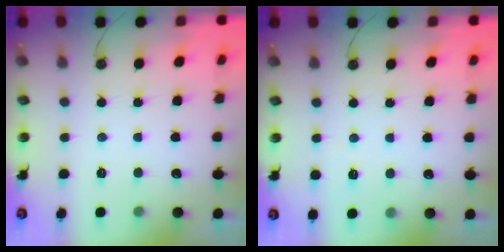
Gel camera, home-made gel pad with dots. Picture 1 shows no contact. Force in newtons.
{"total": 2.3, "press": 1.3, "slide": 1.9}